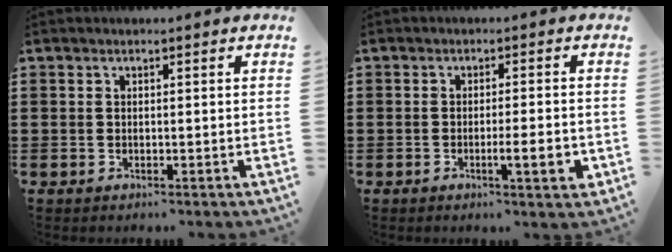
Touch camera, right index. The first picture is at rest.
{"total": 4.7, "force": [-1.5, 0.5, 4.5], "torque": [-0.063, -0.011, -0.024]}